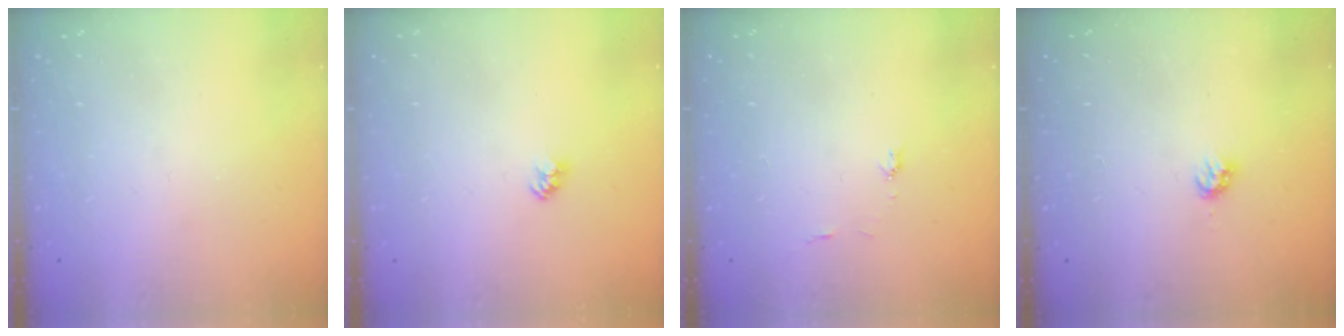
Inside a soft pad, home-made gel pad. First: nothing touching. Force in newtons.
{"total": 2.4, "press": 2.4, "slide": 0.1}
{"total": 5.7, "press": 5.7, "slide": 0.6}
{"total": 2.8, "press": 2.7, "slide": 0.3}